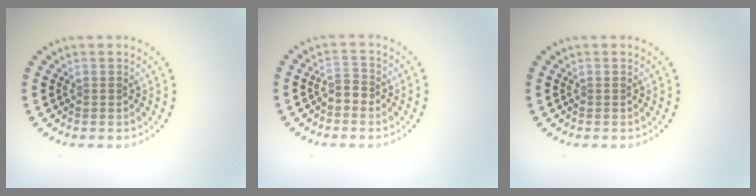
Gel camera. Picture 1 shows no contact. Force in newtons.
{"total": 1.3, "press": 1.2, "slide": 0.6}
{"total": 0.0}